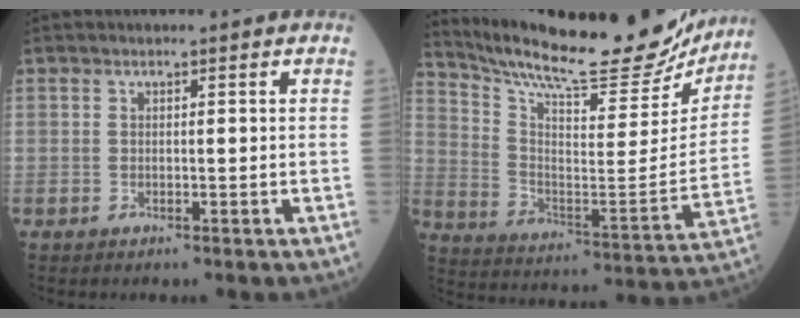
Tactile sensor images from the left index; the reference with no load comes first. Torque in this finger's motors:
{"motor_torque": [-0.25, -0.69, 0.36, 0.09]}